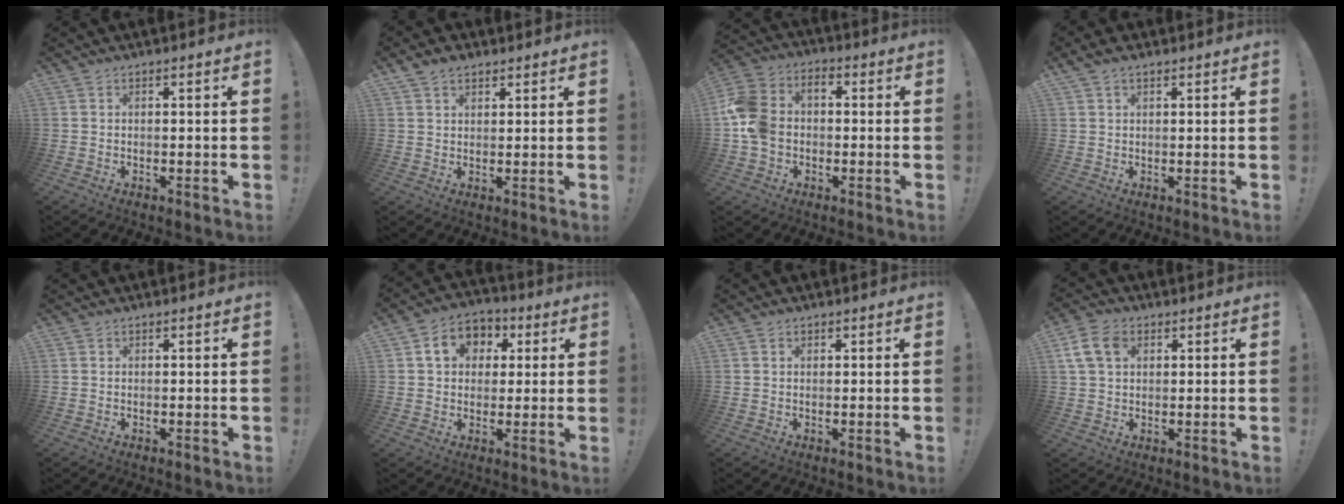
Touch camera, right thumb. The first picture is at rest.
{"total": 3.9, "force": [2.6, 2.5, 1.4], "torque": [-0.021, -0.008, 0.047]}
{"total": 11.2, "force": [-2.2, 8.9, 6.5], "torque": [-0.139, 0.023, -0.040]}
{"total": 2.0, "force": [1.4, 1.0, 1.1], "torque": [-0.018, 0.000, 0.025]}
{"total": 0.0}
{"total": 10.2, "force": [3.0, 8.4, 5.0], "torque": [-0.076, 0.006, 0.060]}
{"total": 0.8, "force": [0.5, 0.6, 0.1], "torque": [0.005, -0.001, 0.008]}
{"total": 9.3, "force": [3.4, 6.5, 5.8], "torque": [-0.114, 0.002, 0.066]}